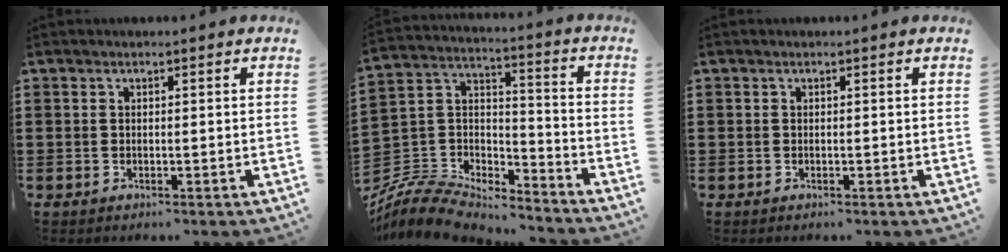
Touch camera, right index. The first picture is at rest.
{"total": 8.2, "force": [-7.6, 2.5, 1.7], "torque": [-0.062, -0.005, -0.155]}
{"total": 0.0}